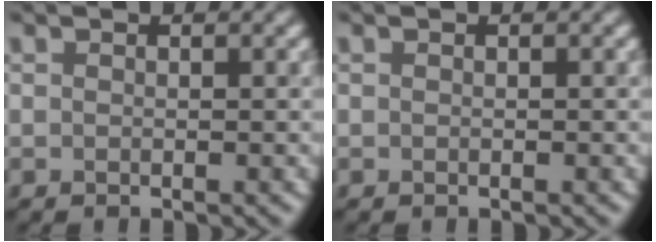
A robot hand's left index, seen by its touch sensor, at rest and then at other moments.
{"total": 0.0}